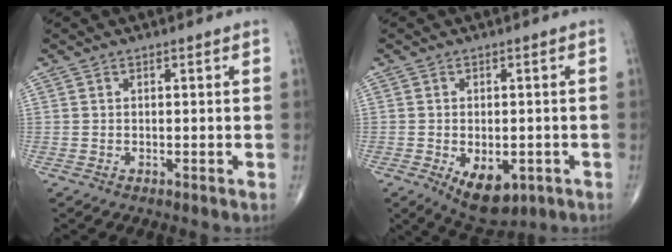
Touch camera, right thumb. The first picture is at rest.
{"total": 8.7, "force": [-3.1, 4.9, 6.5], "torque": [-0.084, -0.001, -0.033]}